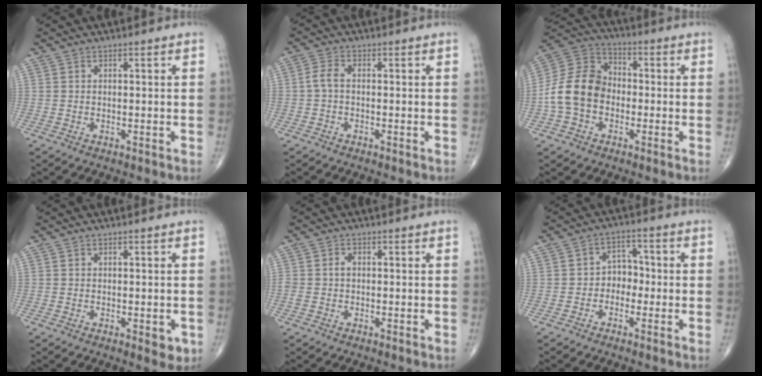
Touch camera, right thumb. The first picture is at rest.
{"total": 2.6, "force": [-0.4, 1.4, 2.2], "torque": [-0.048, 0.005, -0.014]}
{"total": 12.6, "force": [-2.4, 9.7, 7.6], "torque": [-0.136, 0.039, -0.057]}
{"total": 3.0, "force": [-0.8, 1.4, 2.6], "torque": [-0.018, -0.005, -0.007]}
{"total": 1.7, "force": [-0.1, 1.2, 1.2], "torque": [-0.026, 0.006, -0.003]}
{"total": 4.5, "force": [-1.3, 3.7, 2.3], "torque": [-0.005, 0.023, -0.034]}